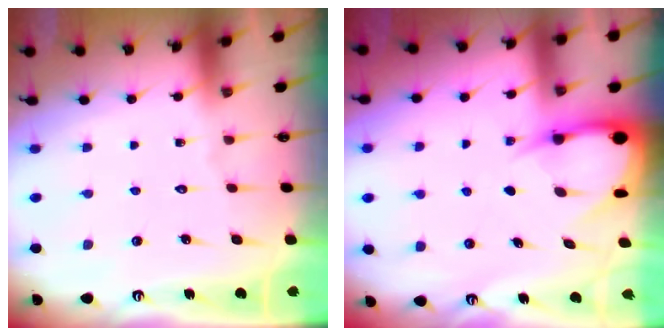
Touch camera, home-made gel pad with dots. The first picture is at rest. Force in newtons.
{"total": 5.0, "press": 4.9, "slide": 0.6}